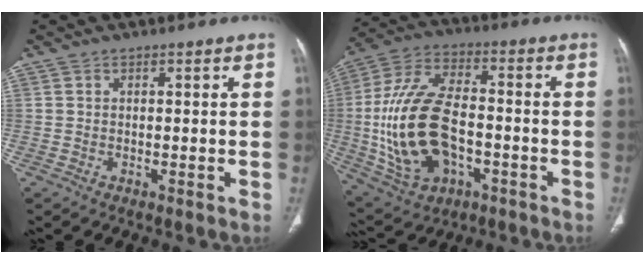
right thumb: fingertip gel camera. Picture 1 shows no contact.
{"total": 21.7, "force": [-3.3, 12.4, 17.5], "torque": [-0.350, 0.017, -0.045]}